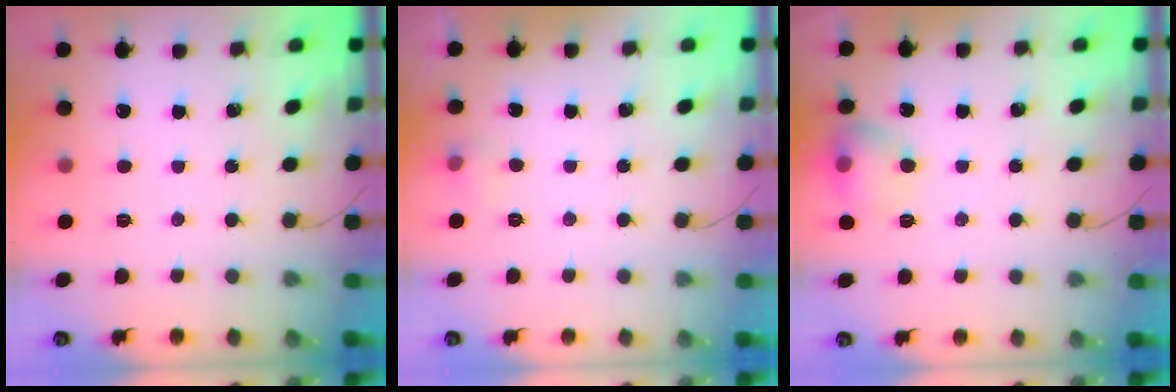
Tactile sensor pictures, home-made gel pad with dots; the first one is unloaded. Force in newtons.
{"total": 4.1, "press": 3.8, "slide": 1.6}
{"total": 8.9, "press": 8.8, "slide": 1.2}